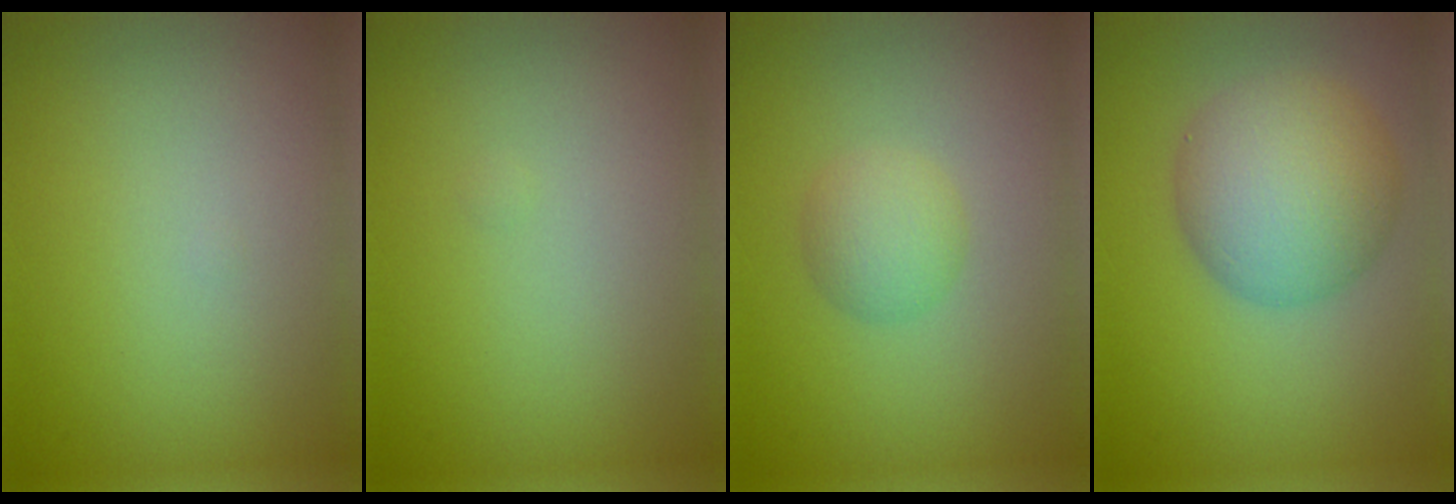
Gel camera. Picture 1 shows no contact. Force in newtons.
{"total": 0.0}
{"total": 2.4, "press": 2.4, "slide": 0.1}
{"total": 7.1, "press": 7.1, "slide": 0.3}